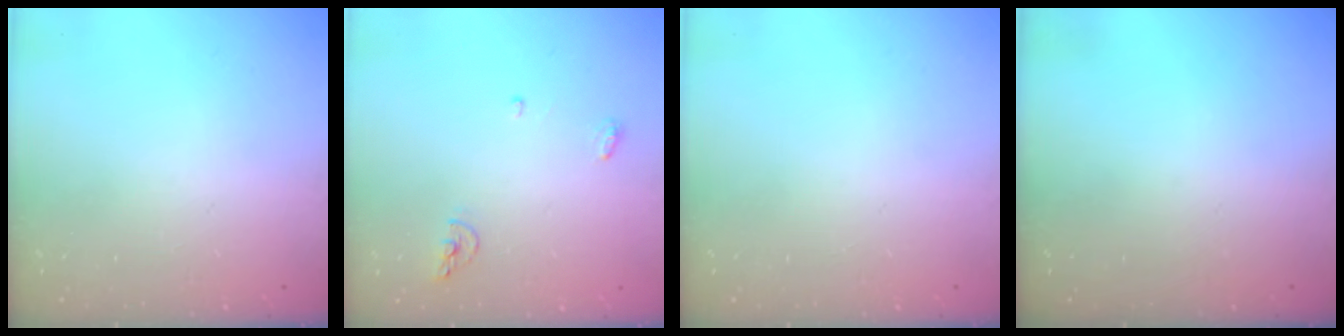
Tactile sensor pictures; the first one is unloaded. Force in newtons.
{"total": 5.2, "press": 5.0, "slide": 1.2}
{"total": 0.0}
{"total": 0.0}